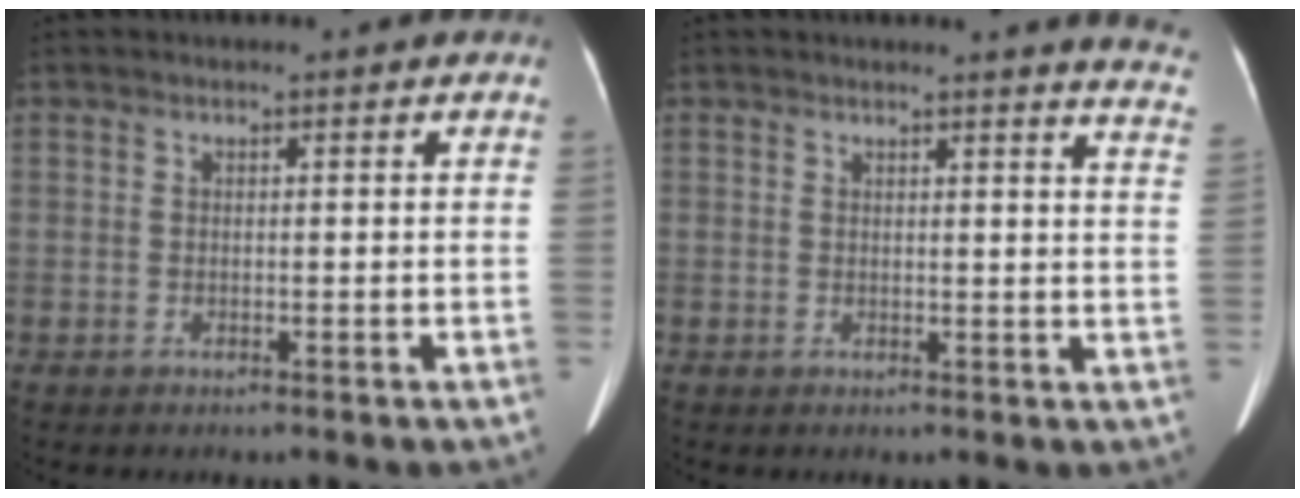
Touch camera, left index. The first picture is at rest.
{"total": 7.1, "force": [6.9, 0.1, 1.5], "torque": [-0.001, -0.058, 0.039]}